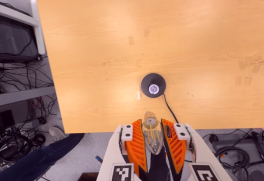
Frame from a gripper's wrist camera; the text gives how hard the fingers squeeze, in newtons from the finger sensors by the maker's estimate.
{"total": 15.4, "left": 16.3, "right": 14.5}